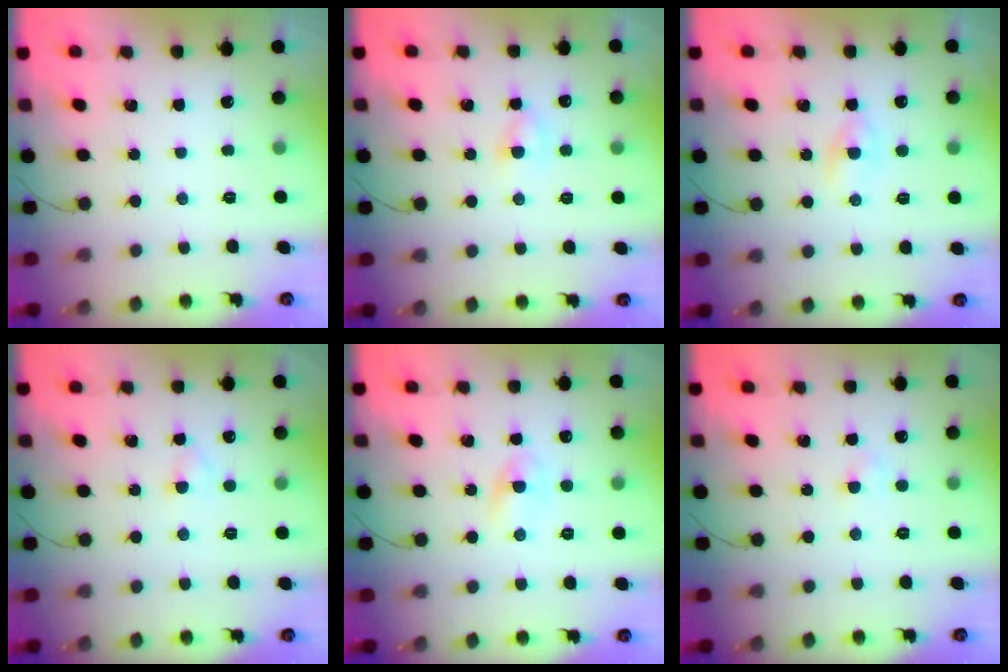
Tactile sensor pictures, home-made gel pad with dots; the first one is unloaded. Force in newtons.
{"total": 2.9, "press": 2.8, "slide": 0.9}
{"total": 2.7, "press": 2.4, "slide": 1.1}
{"total": 2.2, "press": 2.0, "slide": 0.8}
{"total": 2.8, "press": 2.6, "slide": 1.1}
{"total": 1.9, "press": 1.7, "slide": 0.8}